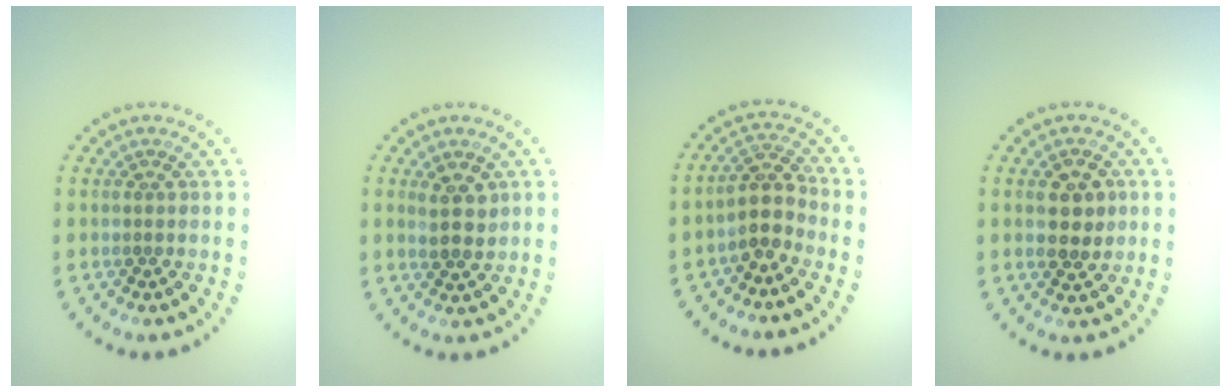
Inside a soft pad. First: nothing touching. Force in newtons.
{"total": 2.3, "press": 2.2, "slide": 0.7}
{"total": 2.7, "press": 2.3, "slide": 1.6}
{"total": 2.9, "press": 2.8, "slide": 0.4}